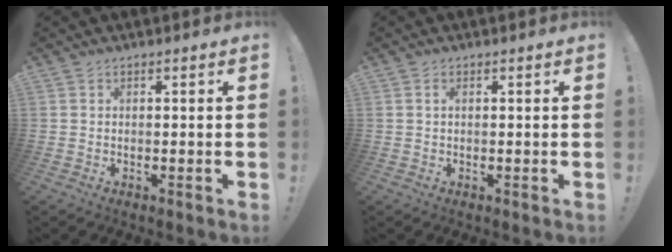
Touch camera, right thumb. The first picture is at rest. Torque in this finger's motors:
{"motor_torque": [-0.20, -0.23, -0.37, 0.29, 0.00]}